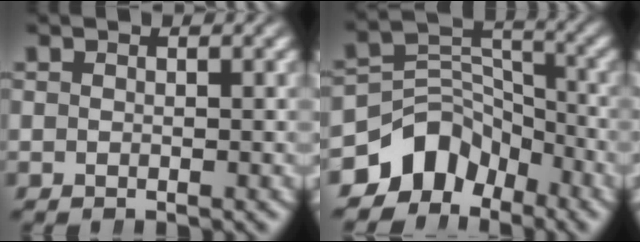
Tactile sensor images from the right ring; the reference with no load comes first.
{"total": 9.4, "force": [-4.0, 7.3, 4.4], "torque": [-0.066, -0.020, -0.069]}